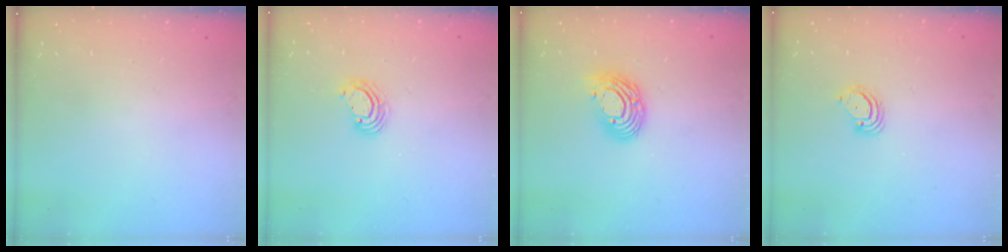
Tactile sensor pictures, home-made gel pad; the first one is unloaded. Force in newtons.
{"total": 3.5, "press": 3.5, "slide": 0.2}
{"total": 11.0, "press": 10.9, "slide": 1.1}
{"total": 3.1, "press": 3.1, "slide": 0.2}